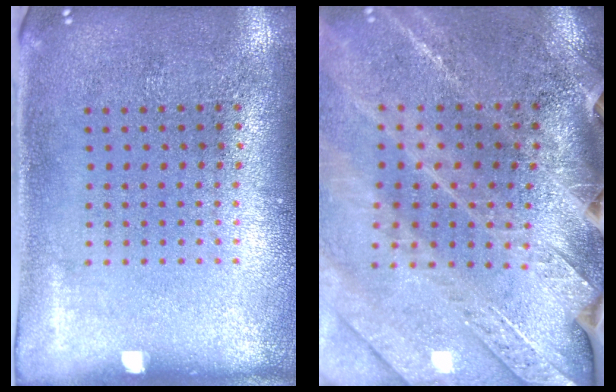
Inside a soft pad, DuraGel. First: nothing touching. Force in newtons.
{"total": 2.8, "press": 2.8, "slide": 0.7}